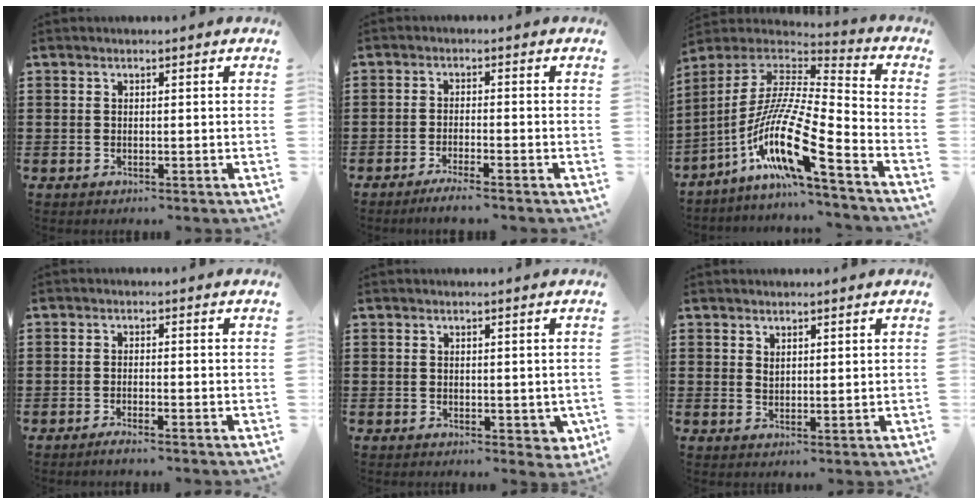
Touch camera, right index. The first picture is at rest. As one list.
[{"total": 2.3, "force": [-2.0, -0.2, 1.1], "torque": [-0.017, -0.001, -0.037]}, {"total": 15.3, "force": [-8.3, 1.9, 12.7], "torque": [-0.278, -0.020, -0.168]}, {"total": 1.3, "force": [-1.1, -0.1, 0.6], "torque": [-0.010, -0.003, -0.020]}, {"total": 1.2, "force": [0.6, 0.9, 0.6], "torque": [-0.006, 0.000, 0.010]}, {"total": 1.4, "force": [1.3, 0.5, 0.2], "torque": [-0.005, 0.002, 0.025]}]